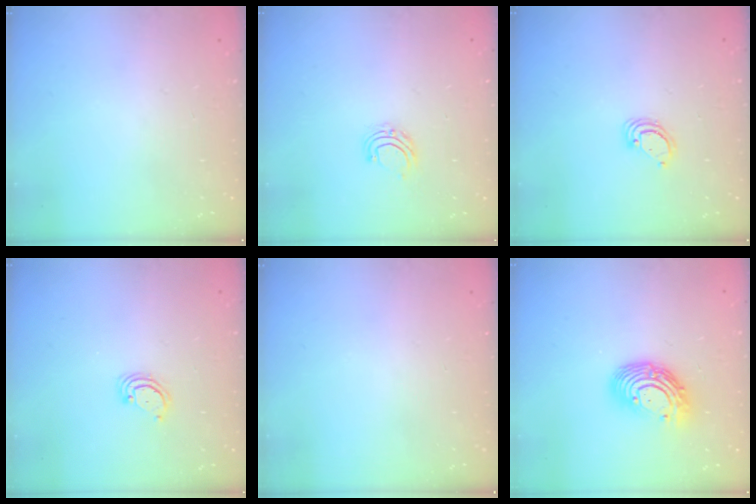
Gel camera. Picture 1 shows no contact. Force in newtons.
{"total": 5.9, "press": 5.9, "slide": 0.4}
{"total": 3.9, "press": 3.9, "slide": 0.3}
{"total": 2.9, "press": 2.9, "slide": 0.3}
{"total": 0.0}
{"total": 11.9, "press": 11.8, "slide": 1.3}